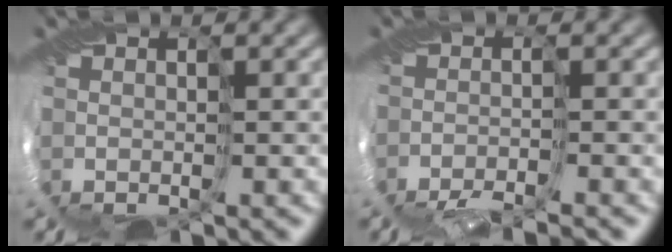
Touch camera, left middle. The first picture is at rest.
{"total": 4.2, "force": [-4.0, 0.2, 1.3], "torque": [-0.012, -0.005, -0.080]}